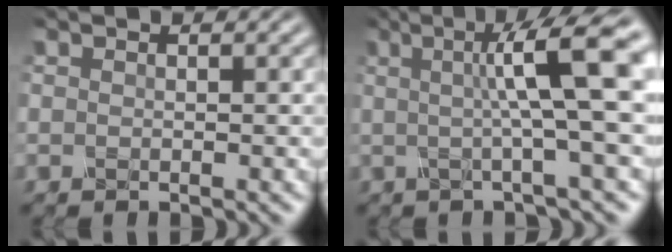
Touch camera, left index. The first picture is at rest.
{"total": 8.6, "force": [1.3, 1.2, 8.4], "torque": [-0.111, 0.011, 0.010]}